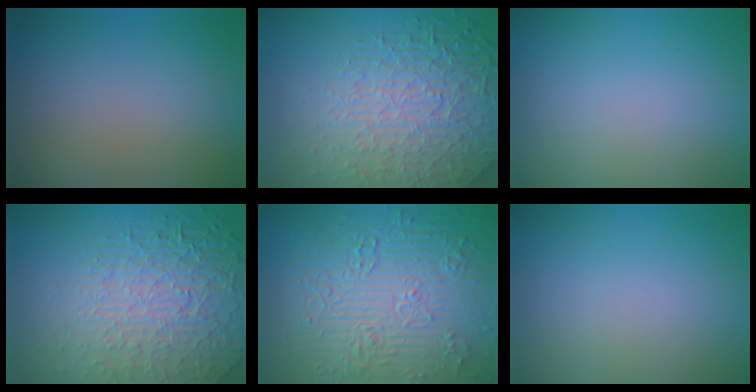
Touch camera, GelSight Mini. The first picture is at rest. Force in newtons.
{"total": 9.0, "press": 6.0, "slide": 6.6}
{"total": 0.0}
{"total": 8.9, "press": 6.0, "slide": 6.5}
{"total": 11.4, "press": 7.6, "slide": 8.5}
{"total": 0.0}